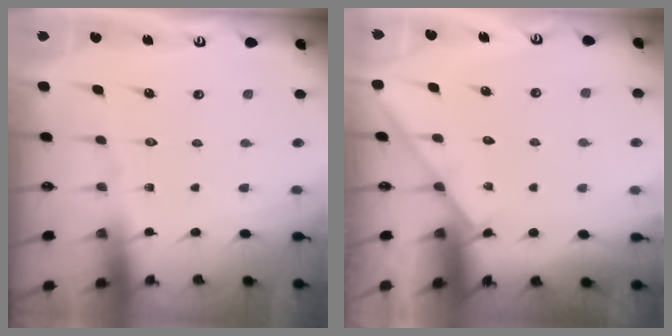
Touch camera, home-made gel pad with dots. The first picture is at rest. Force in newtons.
{"total": 2.0, "press": 1.9, "slide": 0.4}